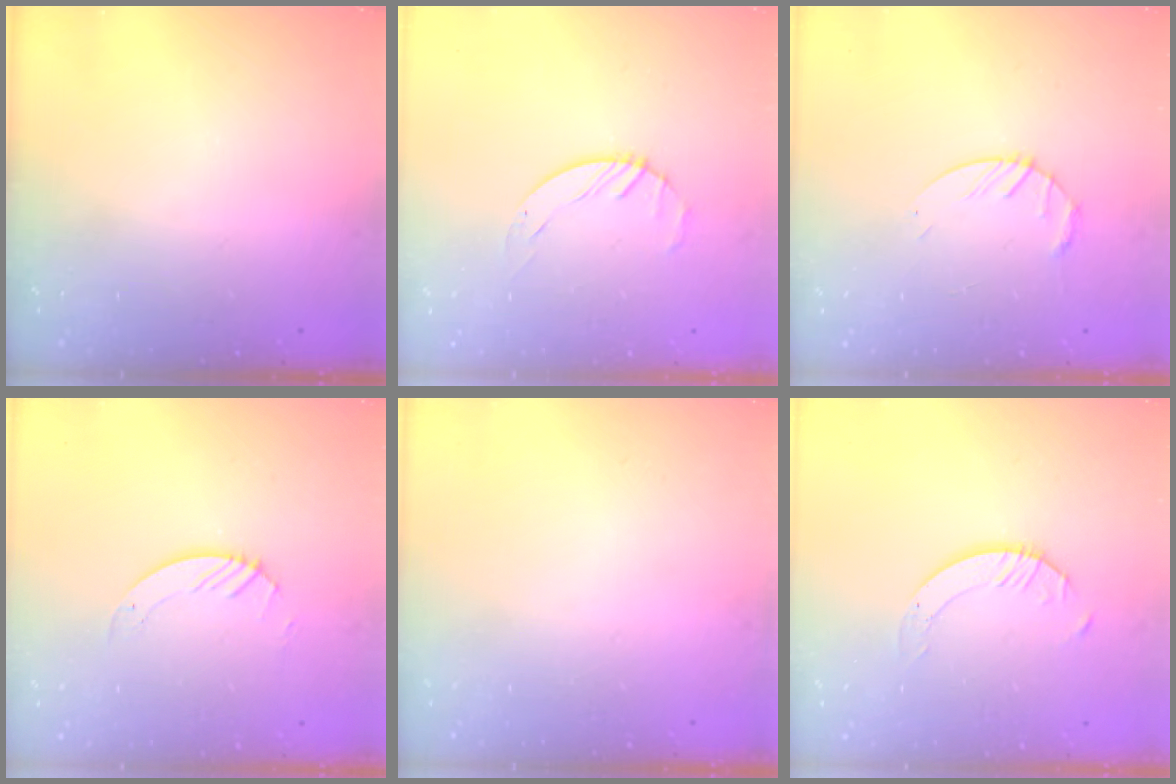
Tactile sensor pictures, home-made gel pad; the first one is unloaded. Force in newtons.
{"total": 1.7, "press": 1.7, "slide": 0.3}
{"total": 3.6, "press": 3.6, "slide": 0.6}
{"total": 2.9, "press": 2.9, "slide": 0.3}
{"total": 0.0}
{"total": 2.7, "press": 2.7, "slide": 0.2}